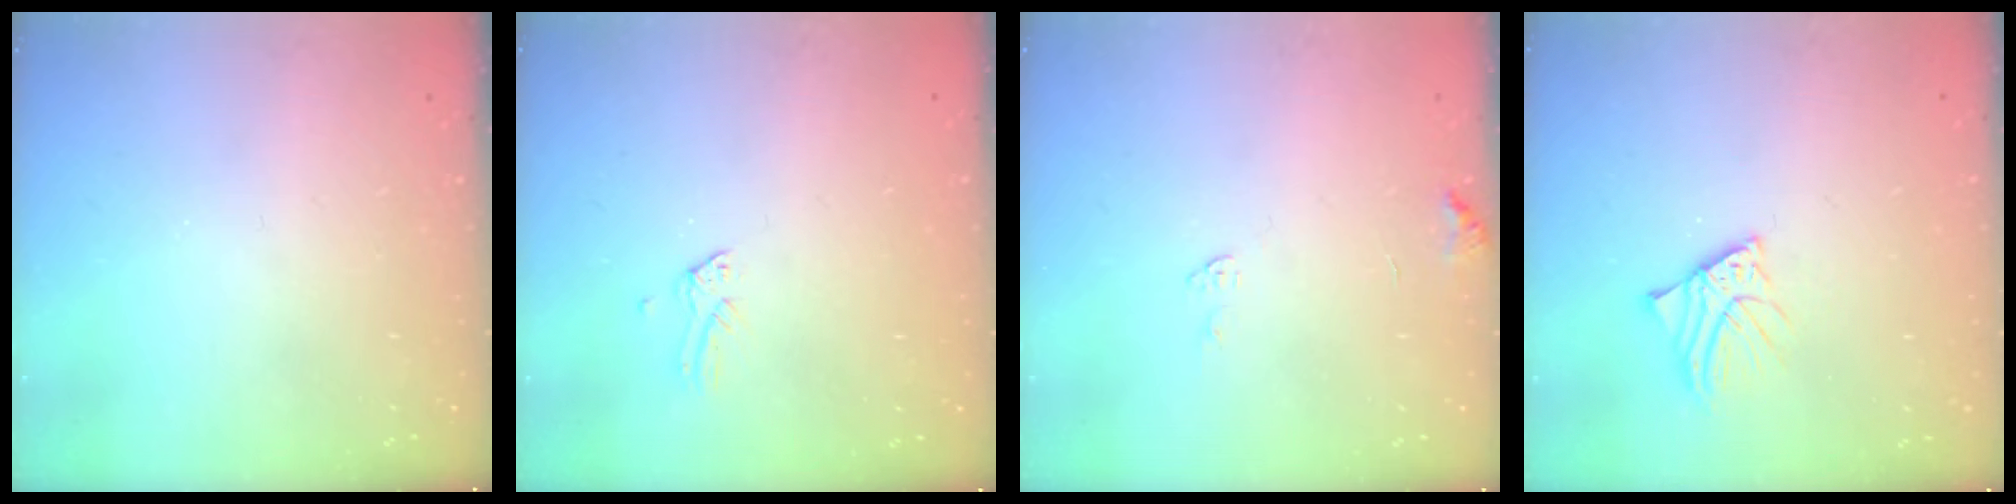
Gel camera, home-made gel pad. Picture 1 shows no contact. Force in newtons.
{"total": 0.0}
{"total": 6.2, "press": 6.2, "slide": 0.5}
{"total": 3.7, "press": 3.7, "slide": 0.4}